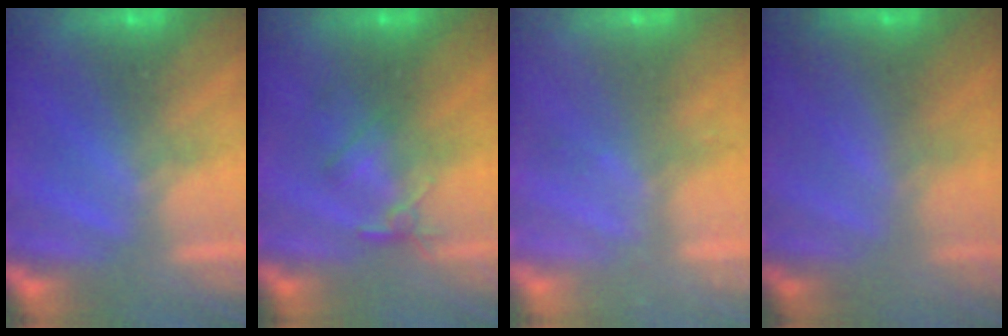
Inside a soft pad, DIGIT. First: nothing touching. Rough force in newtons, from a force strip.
{"total": 2.4}
{"total": 2.3}
{"total": 3.1}